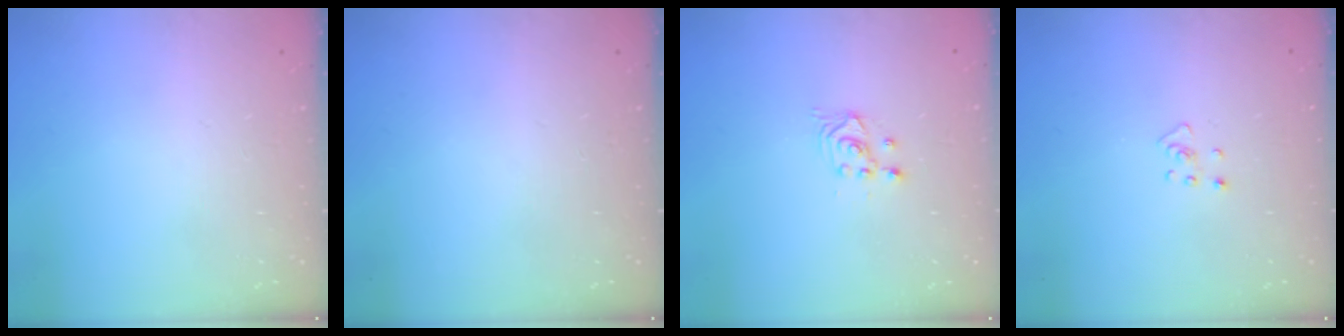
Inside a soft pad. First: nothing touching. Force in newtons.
{"total": 0.0}
{"total": 2.4, "press": 2.3, "slide": 0.2}
{"total": 3.6, "press": 3.6, "slide": 0.2}